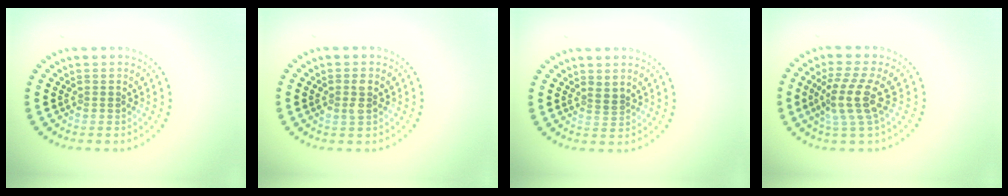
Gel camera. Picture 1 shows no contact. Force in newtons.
{"total": 1.5, "press": 1.5, "slide": 0.3}
{"total": 0.6, "press": 0.4, "slide": 0.5}
{"total": 3.6, "press": 2.8, "slide": 2.2}